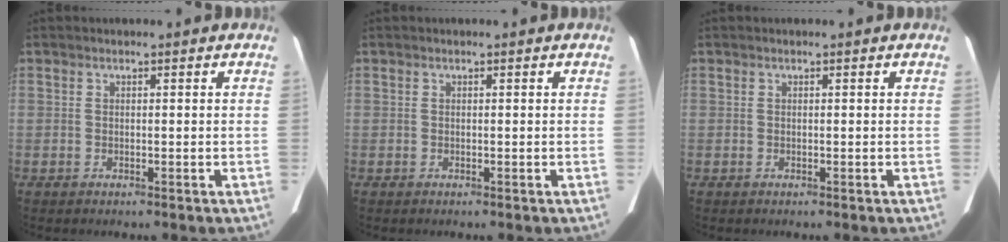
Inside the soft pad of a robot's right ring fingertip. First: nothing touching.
{"total": 0.0}
{"total": 0.0}